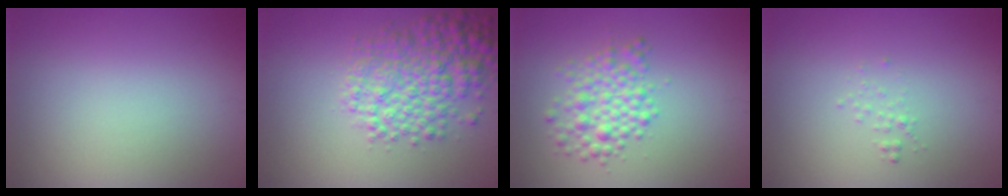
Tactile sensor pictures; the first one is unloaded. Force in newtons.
{"total": 6.4, "press": 6.4, "slide": 0.1}
{"total": 3.7, "press": 3.7, "slide": 0.1}
{"total": 0.6, "press": 0.6, "slide": 0.1}